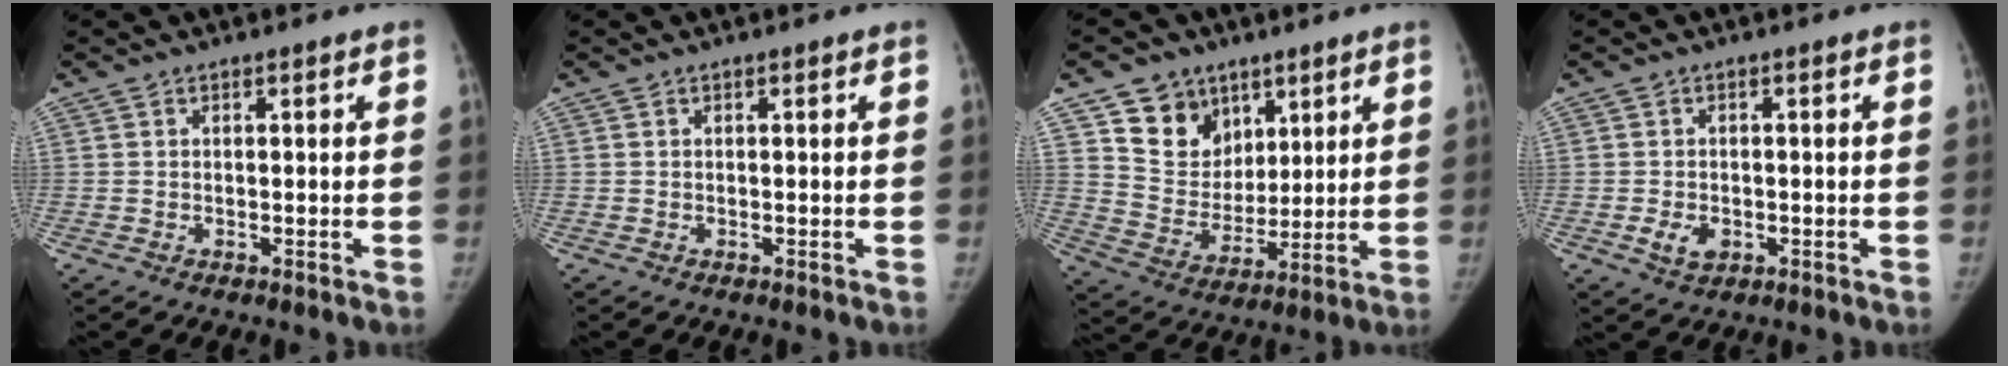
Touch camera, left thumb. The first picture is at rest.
{"total": 0.0}
{"total": 11.9, "force": [7.0, 9.2, 3.0], "torque": [-0.011, -0.043, 0.136]}
{"total": 3.4, "force": [-1.0, 2.4, 2.1], "torque": [-0.030, 0.003, -0.011]}